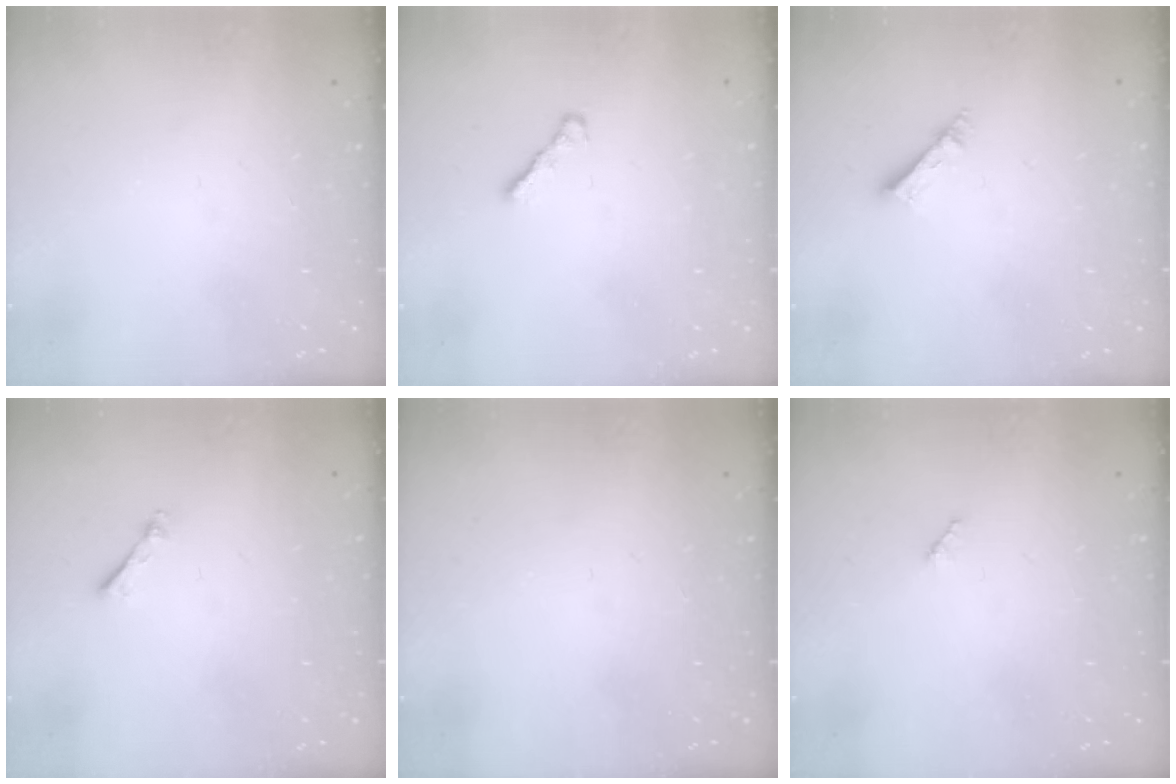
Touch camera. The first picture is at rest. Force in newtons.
{"total": 2.4, "press": 2.3, "slide": 0.6}
{"total": 3.9, "press": 3.8, "slide": 0.5}
{"total": 1.0, "press": 1.0, "slide": 0.2}
{"total": 0.0}
{"total": 2.5, "press": 2.5, "slide": 0.3}